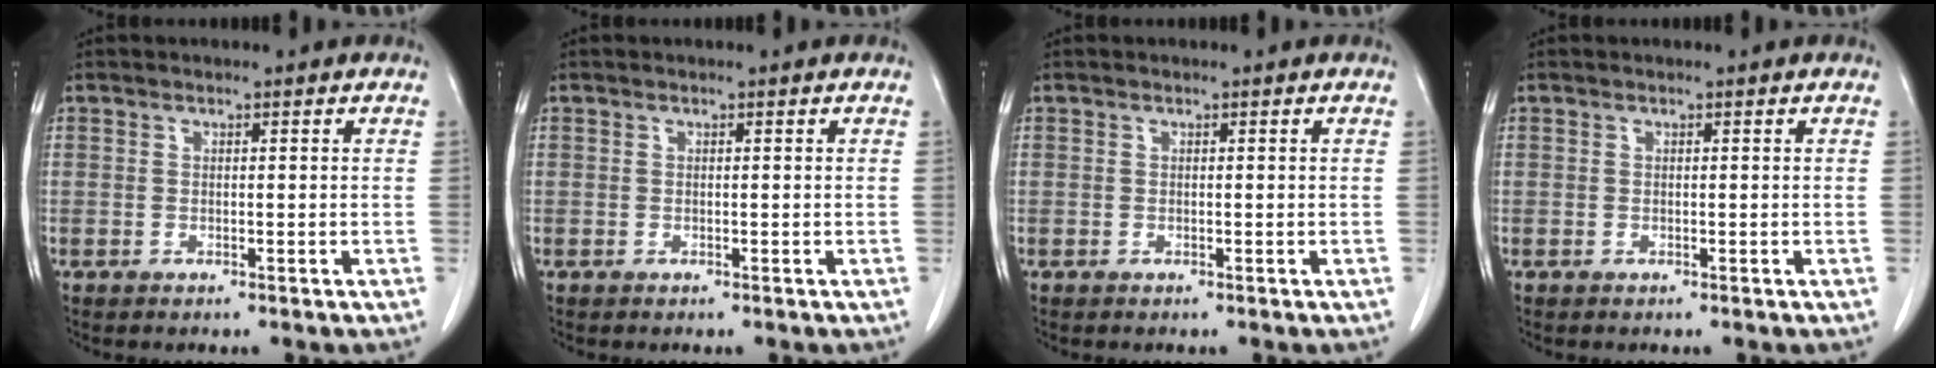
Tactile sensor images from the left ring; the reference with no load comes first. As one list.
[{"total": 0.0}, {"total": 0.0}, {"total": 0.0}]